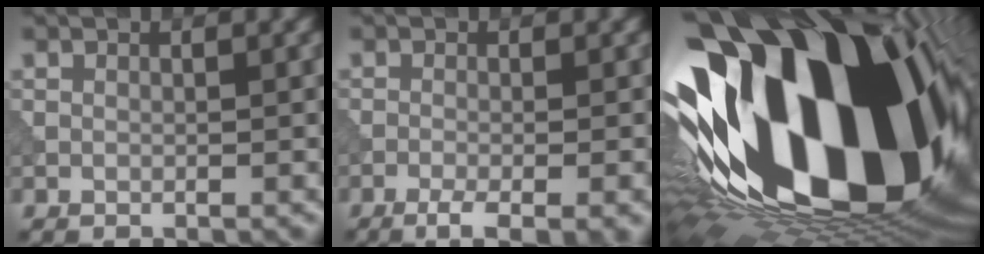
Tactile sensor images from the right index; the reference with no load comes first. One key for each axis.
{"total": 3.5, "fx": -1.7, "fy": 0.9, "fz": 2.9, "tx": -0.049, "ty": -0.001, "tz": -0.030}
{"total": 23.2, "fx": 0.3, "fy": 12.7, "fz": 19.4, "tx": -0.331, "ty": -0.070, "tz": 0.016}